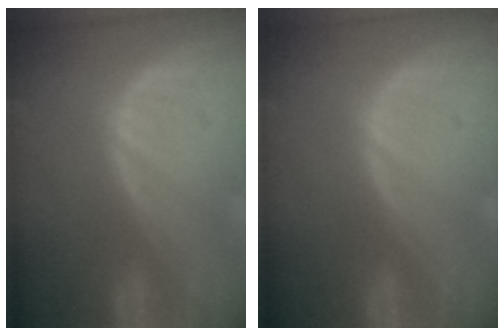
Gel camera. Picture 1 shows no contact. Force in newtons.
{"total": 0.0}